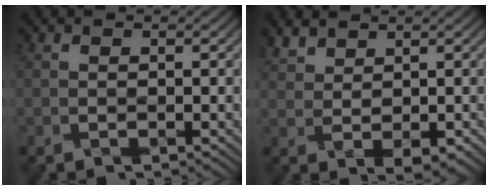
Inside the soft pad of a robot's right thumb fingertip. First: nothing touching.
{"total": 3.3, "force": [2.1, 1.7, 1.9], "torque": [-0.045, 0.003, 0.050]}